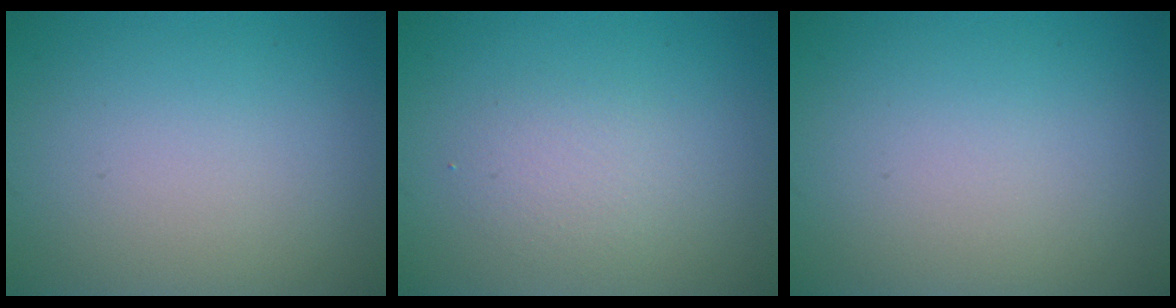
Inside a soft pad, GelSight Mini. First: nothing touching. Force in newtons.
{"total": 1.9, "press": 1.8, "slide": 0.2}
{"total": 0.0}